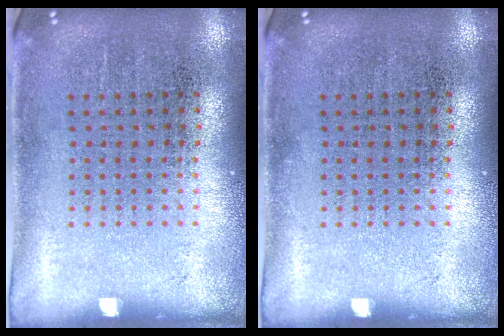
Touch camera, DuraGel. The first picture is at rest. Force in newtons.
{"total": 0.0}